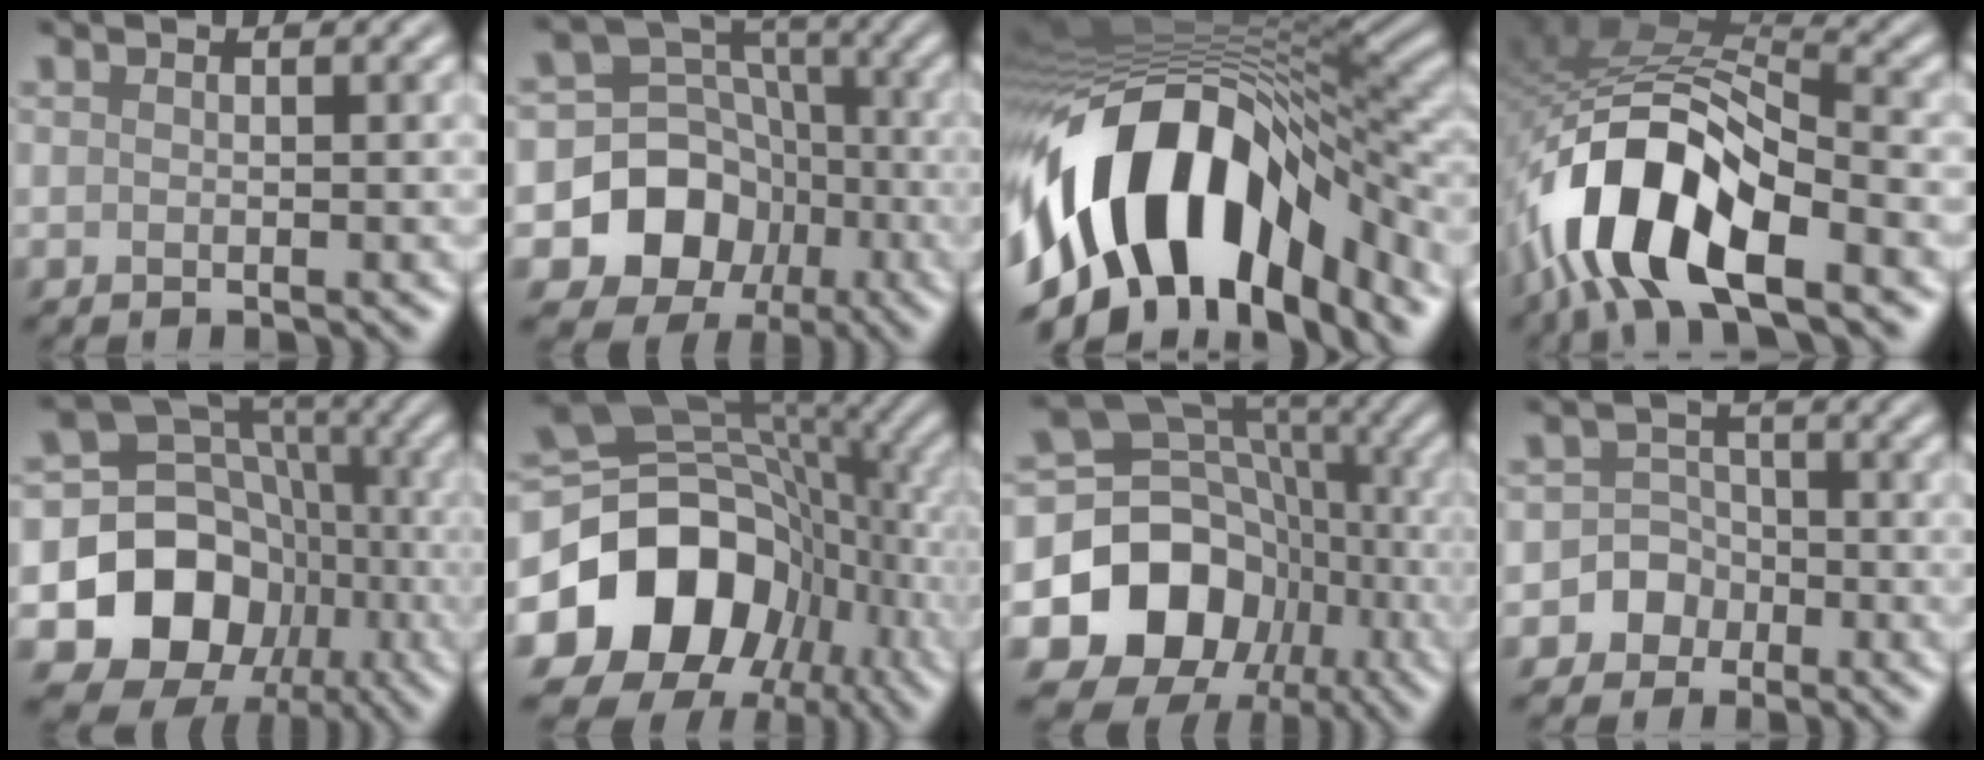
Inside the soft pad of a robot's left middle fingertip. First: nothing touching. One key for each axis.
{"total": 8.7, "fx": -2.7, "fy": 7.6, "fz": 3.1, "tx": -0.049, "ty": 0.007, "tz": -0.068}
{"total": 15.4, "fx": -6.0, "fy": 8.3, "fz": 11.5, "tx": -0.199, "ty": 0.010, "tz": -0.102}
{"total": 11.7, "fx": -5.6, "fy": 5.4, "fz": 8.6, "tx": -0.164, "ty": 0.003, "tz": -0.106}
{"total": 12.4, "fx": -3.0, "fy": 10.6, "fz": 5.7, "tx": -0.101, "ty": -0.005, "tz": -0.058}
{"total": 16.2, "fx": -3.8, "fy": 13.0, "fz": 8.9, "tx": -0.191, "ty": -0.030, "tz": -0.056}
{"total": 14.0, "fx": -3.8, "fy": 11.6, "fz": 6.7, "tx": -0.134, "ty": -0.011, "tz": -0.067}
{"total": 4.0, "fx": -1.6, "fy": 3.6, "fz": 0.5, "tx": 0.026, "ty": 0.010, "tz": -0.046}